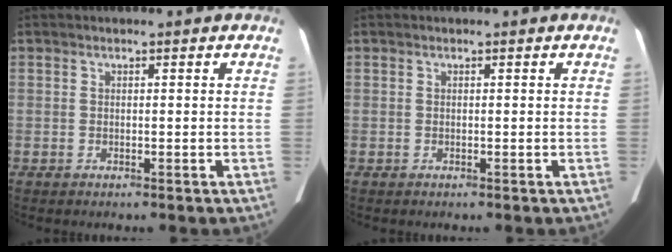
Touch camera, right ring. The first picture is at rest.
{"total": 0.0}